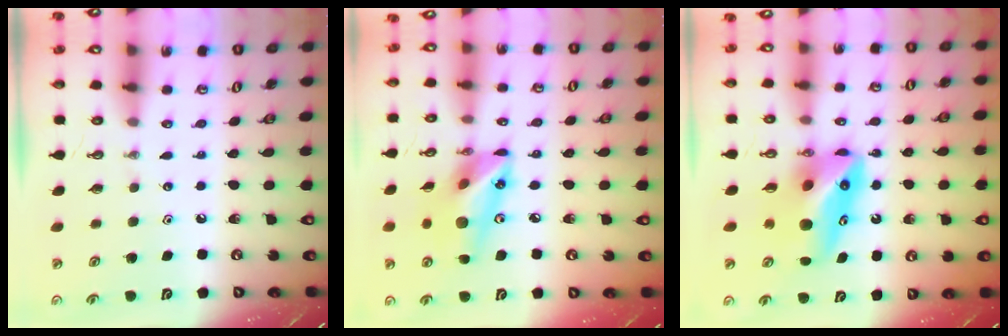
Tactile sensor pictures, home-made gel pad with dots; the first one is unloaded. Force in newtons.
{"total": 16.6, "press": 16.2, "slide": 3.7}
{"total": 10.9, "press": 10.8, "slide": 1.6}